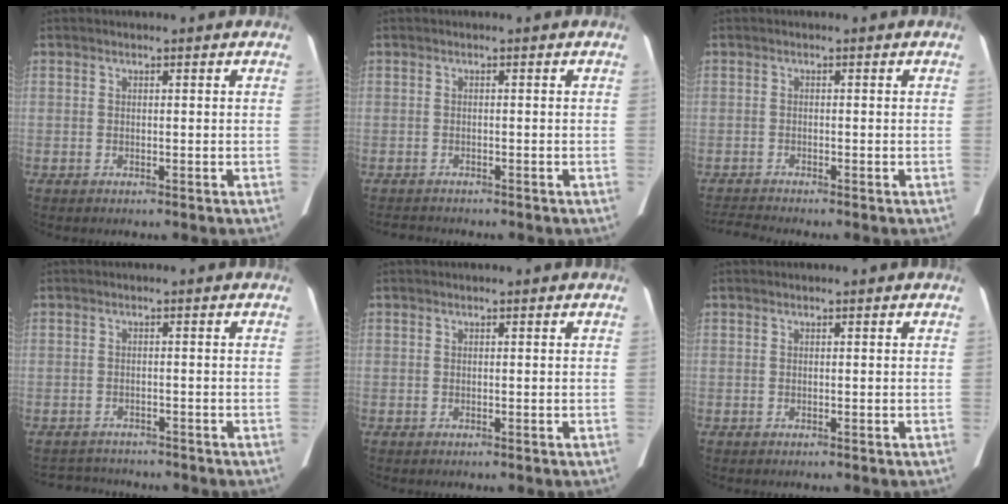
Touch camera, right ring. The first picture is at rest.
{"total": 2.6, "force": [-2.4, 0.7, 0.6], "torque": [-0.012, -0.009, -0.033]}
{"total": 3.3, "force": [-3.1, -1.1, -0.2], "torque": [-0.009, -0.019, -0.056]}
{"total": 4.9, "force": [-4.8, 1.2, 0.5], "torque": [-0.011, -0.002, -0.066]}
{"total": 0.0}
{"total": 0.0}